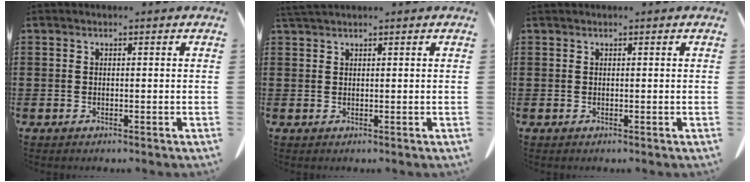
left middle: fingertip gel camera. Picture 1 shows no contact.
{"total": 1.5, "force": [1.4, 0.1, 0.6], "torque": [-0.016, -0.002, 0.028]}
{"total": 0.0}